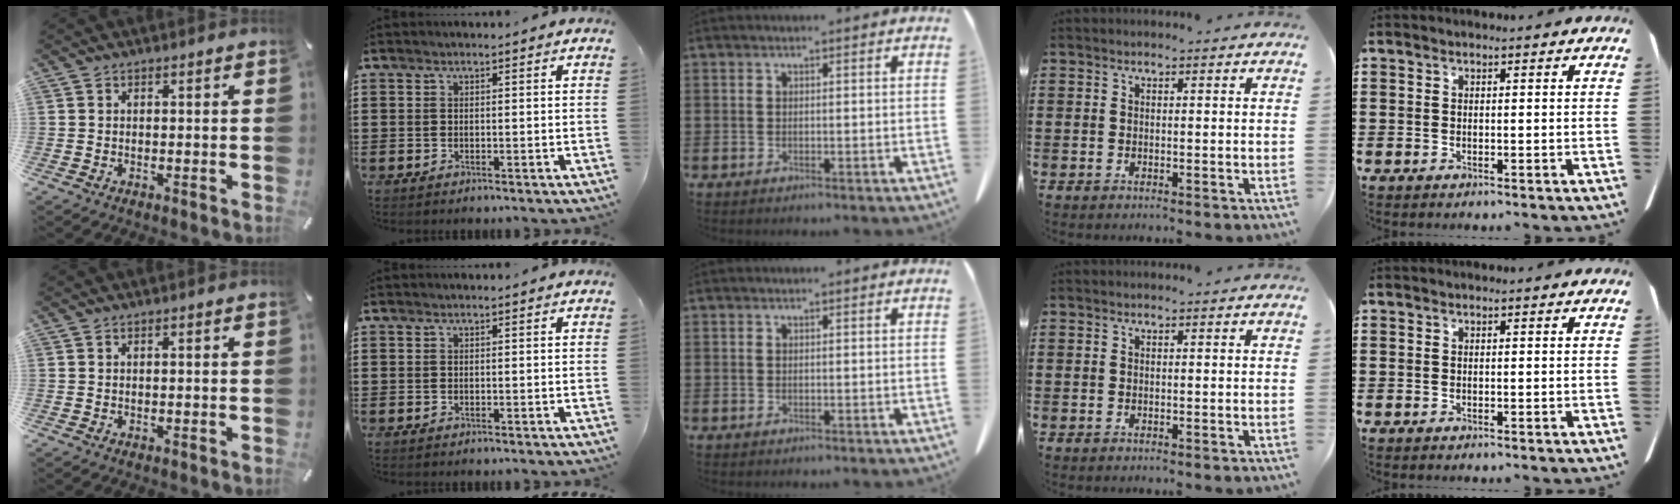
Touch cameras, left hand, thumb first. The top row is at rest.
{}